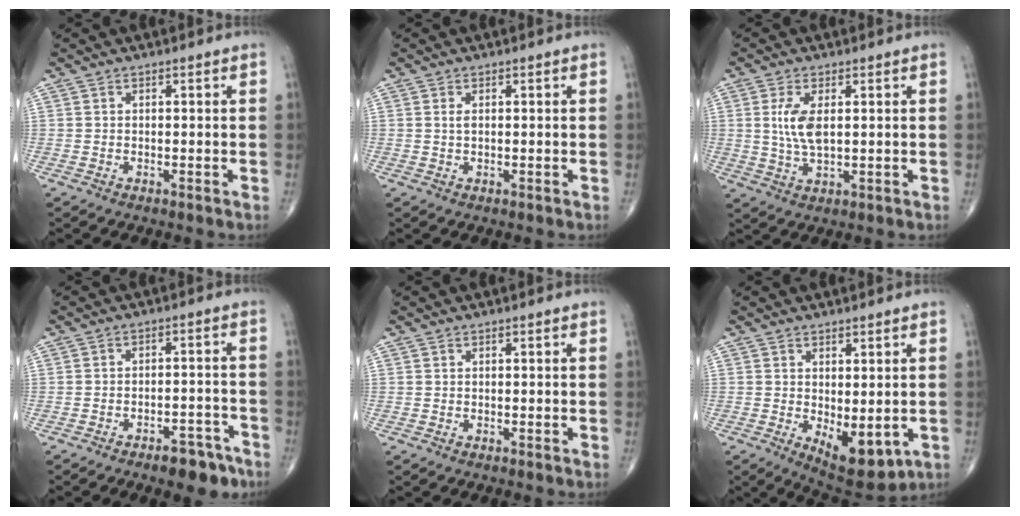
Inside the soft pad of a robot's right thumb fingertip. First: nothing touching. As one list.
[{"total": 1.0, "force": [0.2, 0.4, 0.8], "torque": [-0.017, 0.000, 0.004]}, {"total": 6.1, "force": [1.1, 2.6, 5.4], "torque": [-0.115, -0.007, 0.025]}, {"total": 6.9, "force": [-4.8, 2.9, 3.9], "torque": [-0.036, 0.035, -0.065]}, {"total": 0.0}, {"total": 8.5, "force": [-1.5, 3.9, 7.4], "torque": [-0.090, -0.018, -0.007]}]